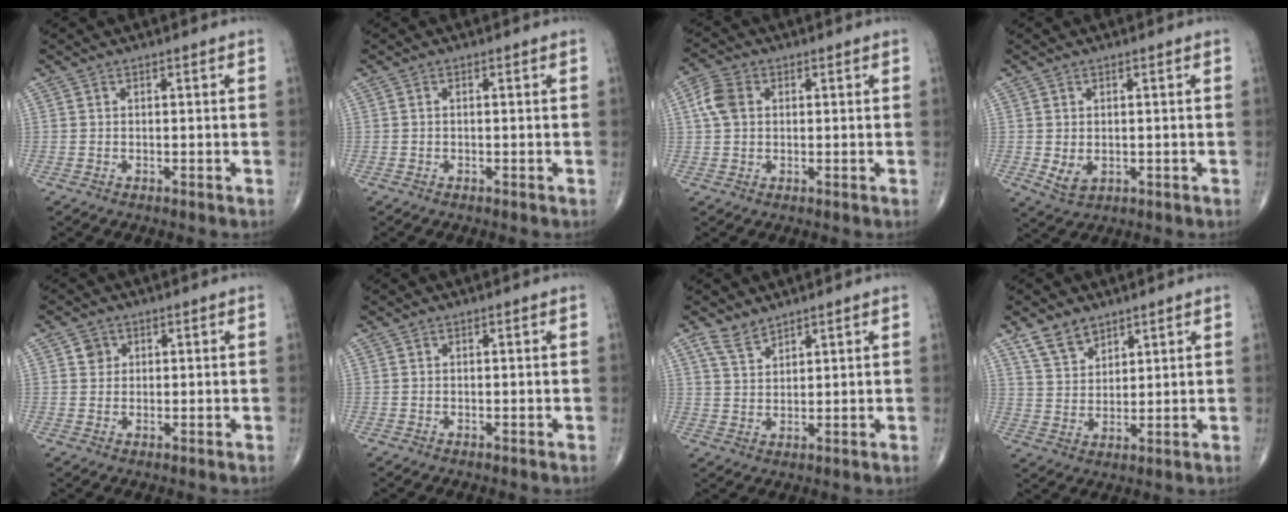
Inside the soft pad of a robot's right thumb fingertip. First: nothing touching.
{"total": 0.0}
{"total": 5.1, "force": [1.1, 3.7, 3.3], "torque": [-0.069, 0.010, 0.018]}
{"total": 3.2, "force": [-0.1, 2.1, 2.4], "torque": [-0.037, -0.005, 0.008]}
{"total": 2.4, "force": [0.9, 2.1, 0.5], "torque": [0.004, -0.004, 0.012]}
{"total": 0.0}
{"total": 4.0, "force": [3.3, 1.8, 1.4], "torque": [-0.020, -0.018, 0.071]}
{"total": 6.7, "force": [4.9, 3.8, 2.6], "torque": [-0.031, -0.027, 0.100]}